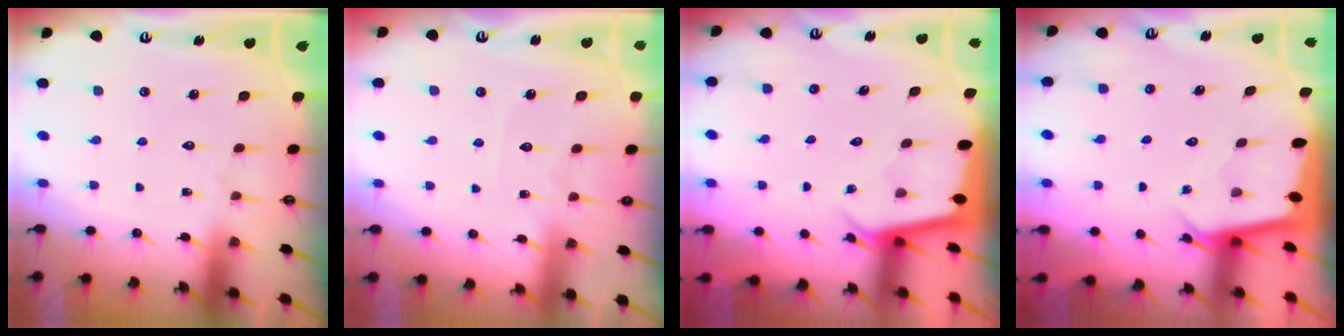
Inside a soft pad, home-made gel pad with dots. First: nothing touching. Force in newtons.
{"total": 3.9, "press": 3.8, "slide": 0.5}
{"total": 2.0, "press": 2.0, "slide": 0.1}
{"total": 2.1, "press": 2.1, "slide": 0.0}